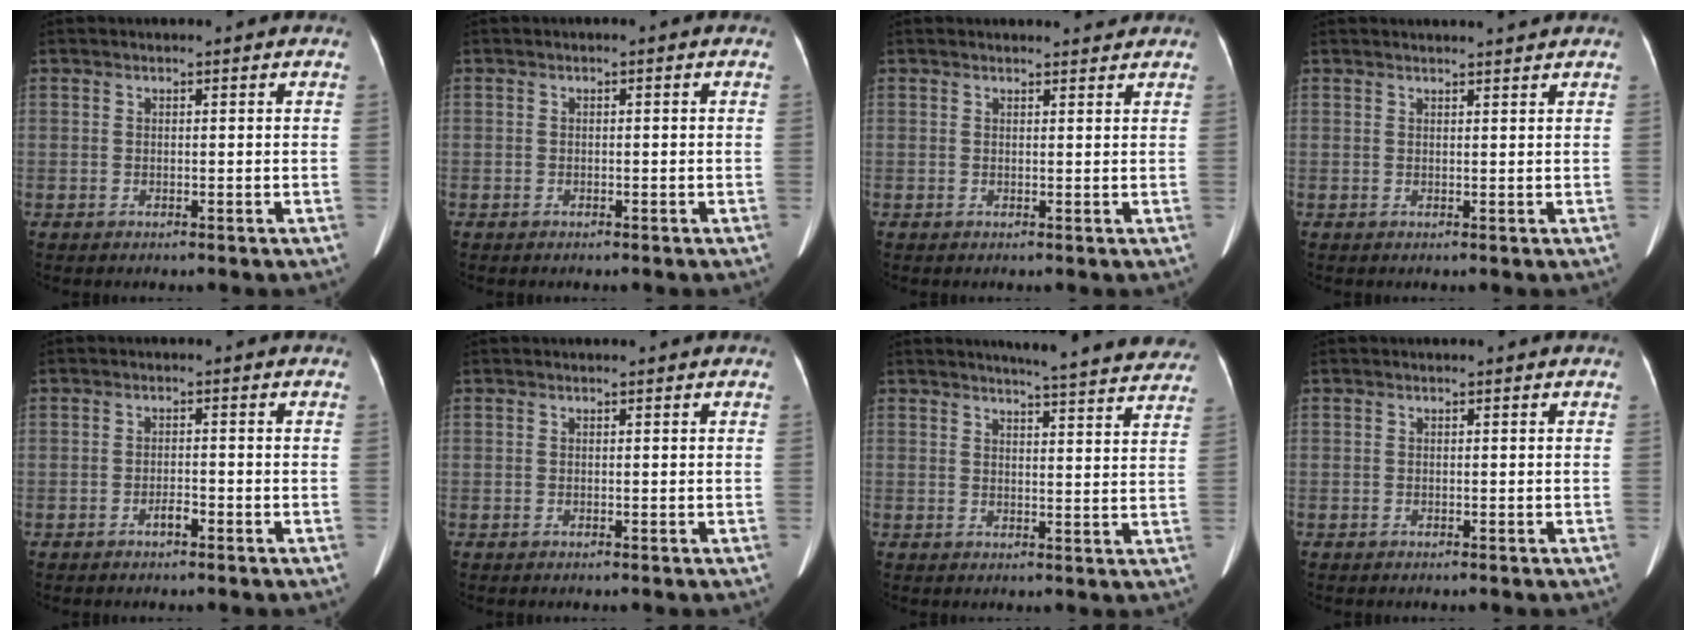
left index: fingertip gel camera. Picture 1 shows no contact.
{"total": 0.6, "force": [-0.5, 0.4, 0.1], "torque": [-0.002, 0.005, -0.011]}
{"total": 2.2, "force": [2.2, 0.3, 0.2], "torque": [-0.008, 0.002, 0.026]}
{"total": 2.9, "force": [2.8, -0.3, 0.8], "torque": [-0.011, 0.010, 0.036]}
{"total": 1.6, "force": [-1.1, 0.4, 1.0], "torque": [-0.019, 0.001, -0.016]}
{"total": 0.0}
{"total": 17.8, "force": [16.8, 1.0, 5.7], "torque": [-0.066, -0.050, 0.182]}
{"total": 0.0}